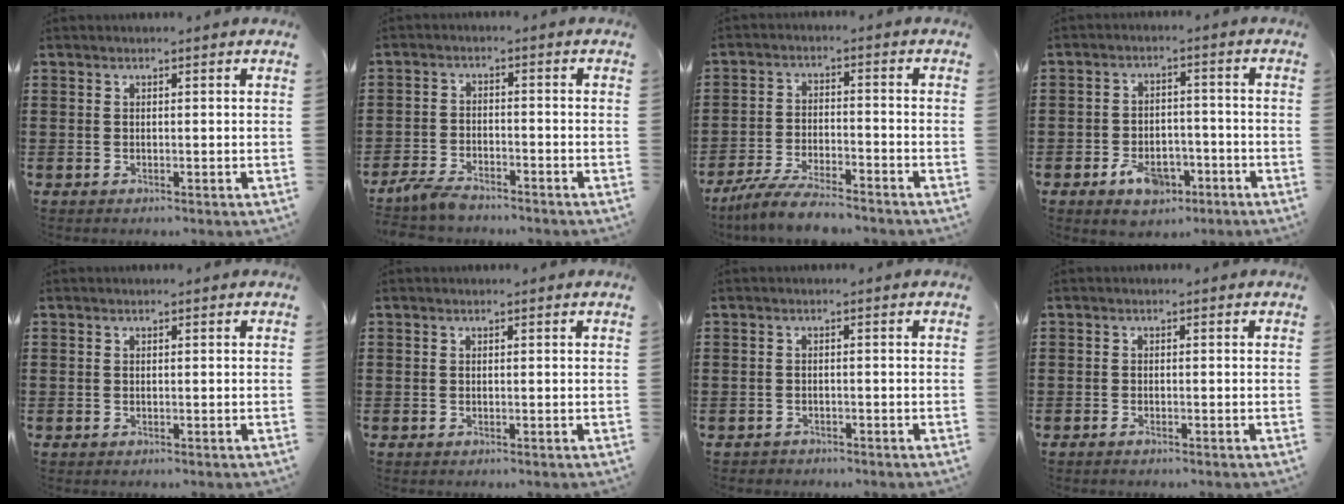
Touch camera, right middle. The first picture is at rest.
{"total": 4.0, "force": [-3.6, 1.0, 1.5], "torque": [-0.046, -0.002, -0.077]}
{"total": 6.4, "force": [-5.8, 0.7, 2.6], "torque": [-0.060, -0.001, -0.112]}
{"total": 5.4, "force": [-3.4, 3.3, 2.7], "torque": [-0.042, 0.009, -0.064]}
{"total": 0.0}
{"total": 0.0}
{"total": 1.0, "force": [-0.9, 0.3, -0.1], "torque": [-0.002, 0.002, -0.021]}
{"total": 0.7, "force": [-0.6, 0.1, 0.3], "torque": [-0.009, -0.004, -0.011]}